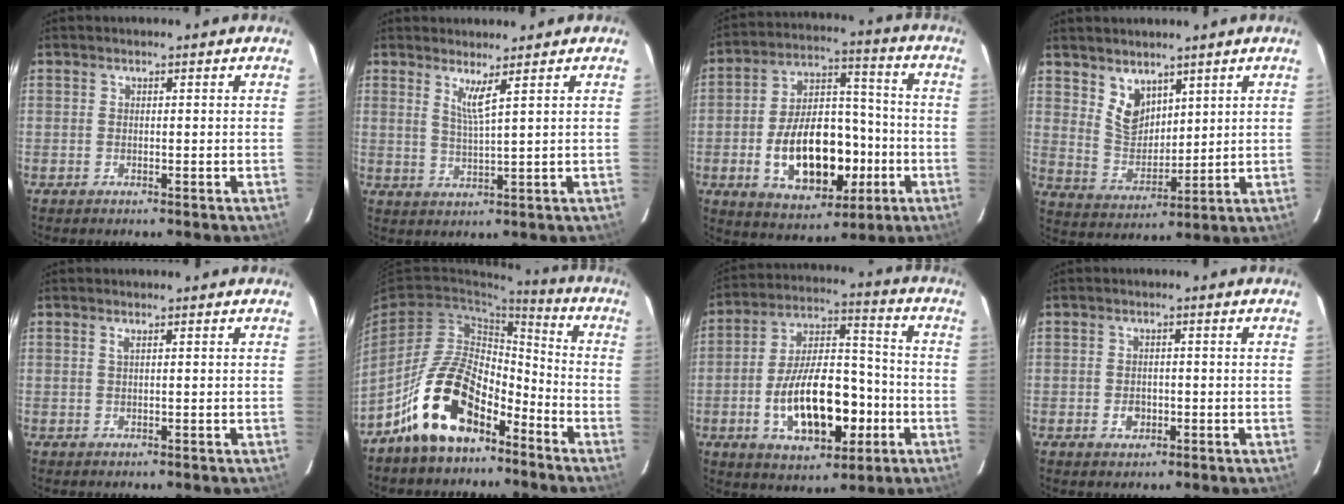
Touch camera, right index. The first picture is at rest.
{"total": 3.4, "force": [2.1, -0.6, 2.5], "torque": [-0.051, -0.012, 0.037]}
{"total": 18.2, "force": [-5.0, 10.4, 14.1], "torque": [-0.264, 0.025, -0.060]}
{"total": 7.1, "force": [4.6, 4.4, 3.0], "torque": [-0.048, 0.001, 0.100]}
{"total": 0.7, "force": [0.3, -0.2, 0.6], "torque": [-0.013, 0.001, 0.004]}
{"total": 15.4, "force": [-9.6, 7.7, 9.2], "torque": [-0.173, 0.025, -0.164]}
{"total": 18.1, "force": [-5.4, 8.9, 14.8], "torque": [-0.277, 0.016, -0.076]}
{"total": 2.7, "force": [-0.9, 2.2, 1.3], "torque": [-0.023, 0.004, -0.011]}